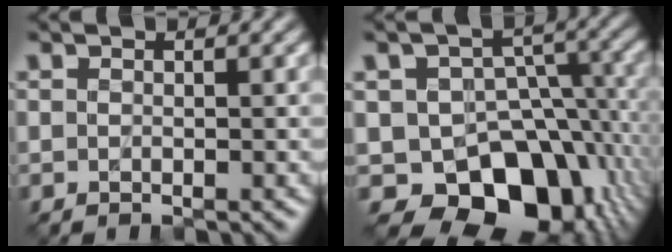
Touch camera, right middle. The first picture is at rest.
{"total": 12.2, "force": [-4.2, 8.7, 7.5], "torque": [-0.086, -0.018, -0.065]}